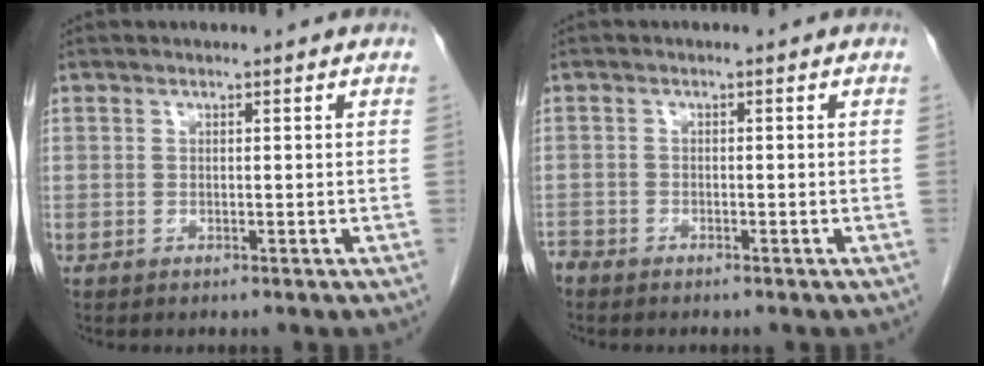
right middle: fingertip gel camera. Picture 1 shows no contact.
{"total": 1.9, "force": [-1.8, 0.5, 0.2], "torque": [-0.004, -0.003, -0.033]}